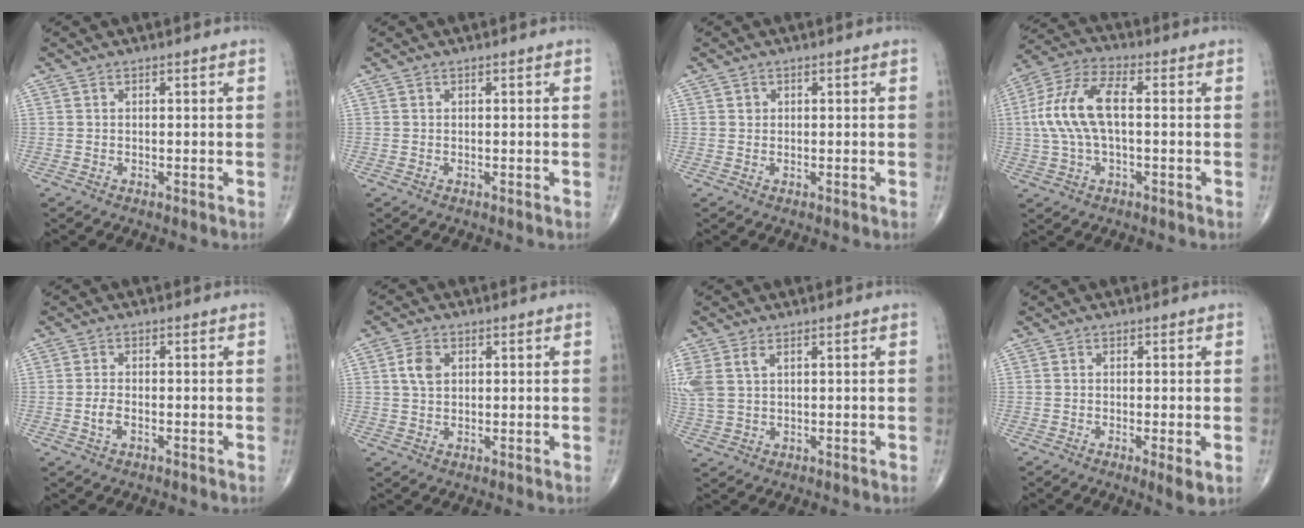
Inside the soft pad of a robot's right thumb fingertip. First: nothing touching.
{"total": 0.0}
{"total": 1.1, "force": [0.3, 1.0, 0.3], "torque": [0.002, 0.001, 0.003]}
{"total": 12.3, "force": [0.5, 5.7, 10.9], "torque": [-0.240, 0.034, 0.006]}
{"total": 2.3, "force": [-0.7, 1.1, 1.9], "torque": [-0.042, 0.005, -0.015]}
{"total": 3.9, "force": [1.0, 2.7, 2.6], "torque": [-0.048, -0.001, 0.018]}
{"total": 6.4, "force": [2.3, 3.7, 4.7], "torque": [-0.132, 0.012, 0.057]}
{"total": 3.5, "force": [-1.0, 0.6, 3.3], "torque": [-0.058, -0.013, -0.019]}